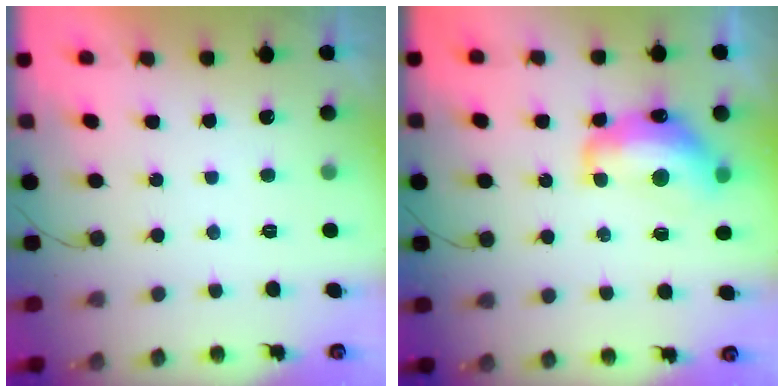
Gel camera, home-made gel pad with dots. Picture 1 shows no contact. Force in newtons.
{"total": 13.3, "press": 13.3, "slide": 1.1}